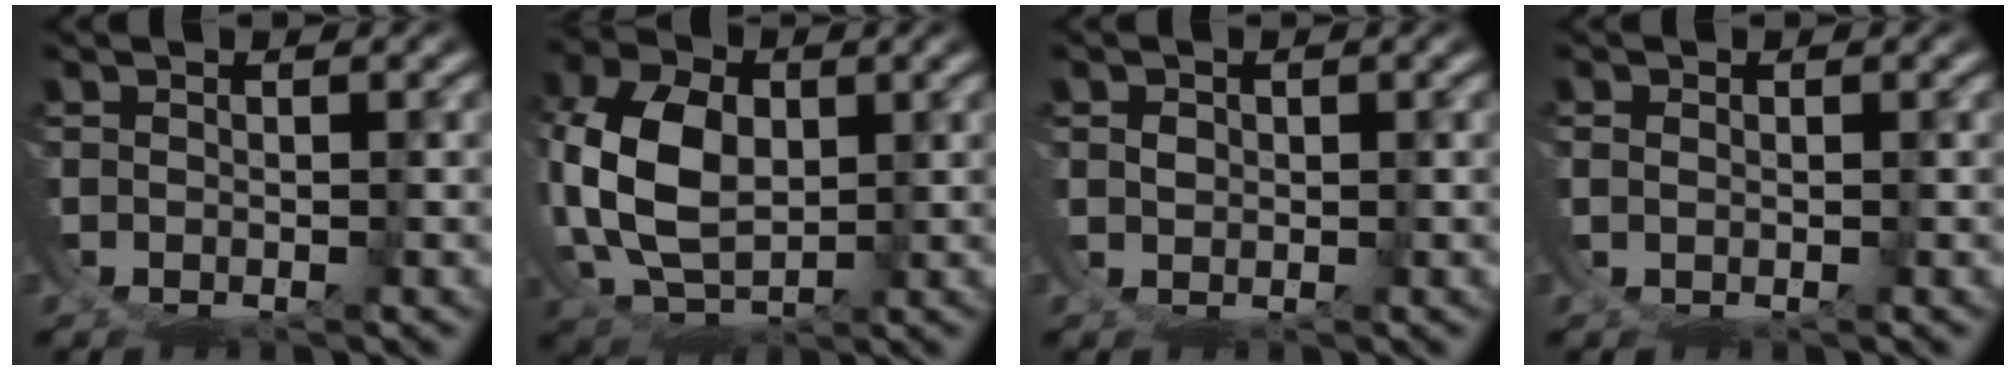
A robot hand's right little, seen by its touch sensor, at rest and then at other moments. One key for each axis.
{"total": 9.0, "fx": 0.1, "fy": 6.2, "fz": 6.5, "tx": -0.153, "ty": -0.030, "tz": 0.019}
{"total": 1.1, "fx": 0.7, "fy": 0.5, "fz": 0.6, "tx": -0.025, "ty": -0.004, "tz": 0.020}
{"total": 0.6, "fx": 0.4, "fy": 0.2, "fz": 0.4, "tx": -0.012, "ty": -0.001, "tz": 0.010}